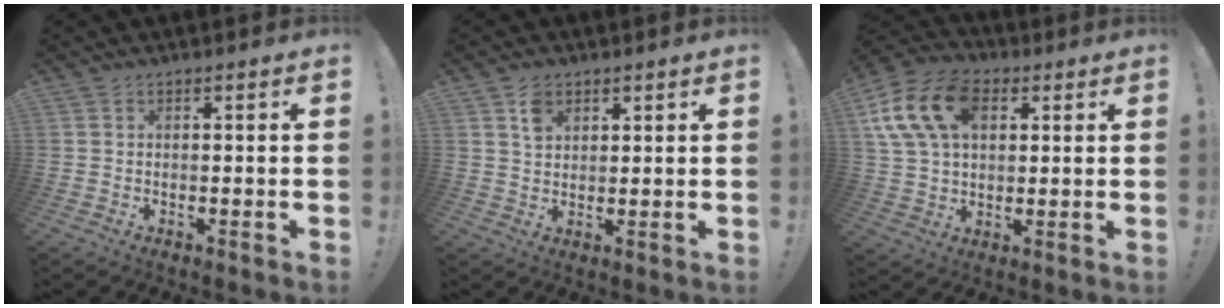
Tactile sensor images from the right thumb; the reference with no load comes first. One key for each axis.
{"total": 4.7, "fx": 2.7, "fy": 3.2, "fz": 2.2, "tx": -0.031, "ty": -0.006, "tz": 0.049}
{"total": 17.4, "fx": 6.0, "fy": 11.7, "fz": 11.4, "tx": -0.207, "ty": -0.010, "tz": 0.112}